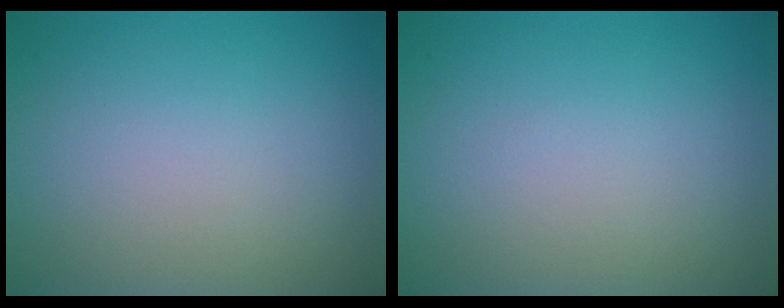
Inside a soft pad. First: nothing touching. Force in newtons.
{"total": 0.0}